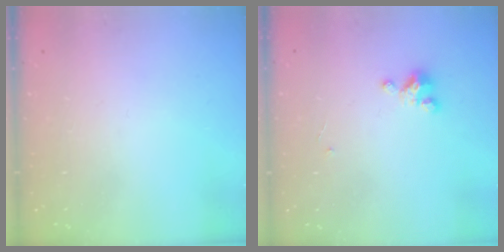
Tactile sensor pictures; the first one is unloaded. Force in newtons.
{"total": 2.7, "press": 2.7, "slide": 0.3}